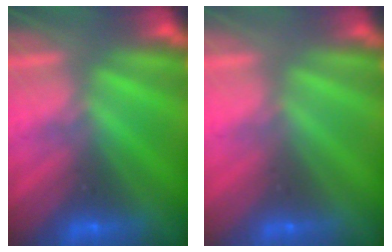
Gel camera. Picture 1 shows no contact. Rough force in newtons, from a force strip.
{"total": 2.7}